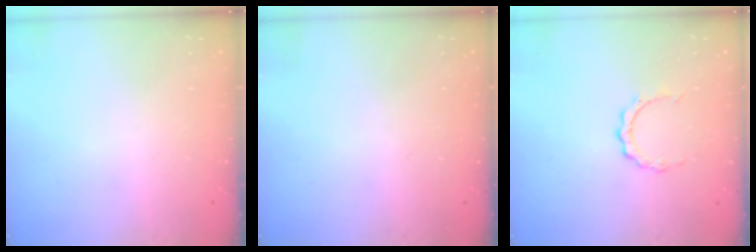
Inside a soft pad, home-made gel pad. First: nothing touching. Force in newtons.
{"total": 1.4, "press": 1.4, "slide": 0.1}
{"total": 3.6, "press": 3.6, "slide": 0.4}